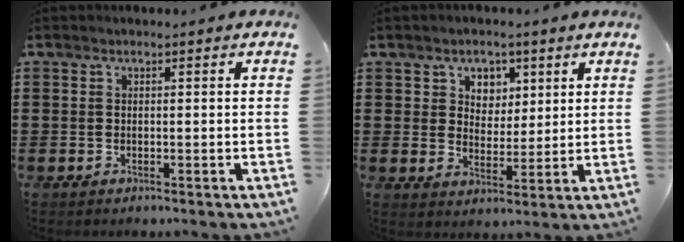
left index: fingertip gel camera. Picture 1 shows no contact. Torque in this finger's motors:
{"motor_torque": [0.92, -0.38, 0.20, 0.05]}